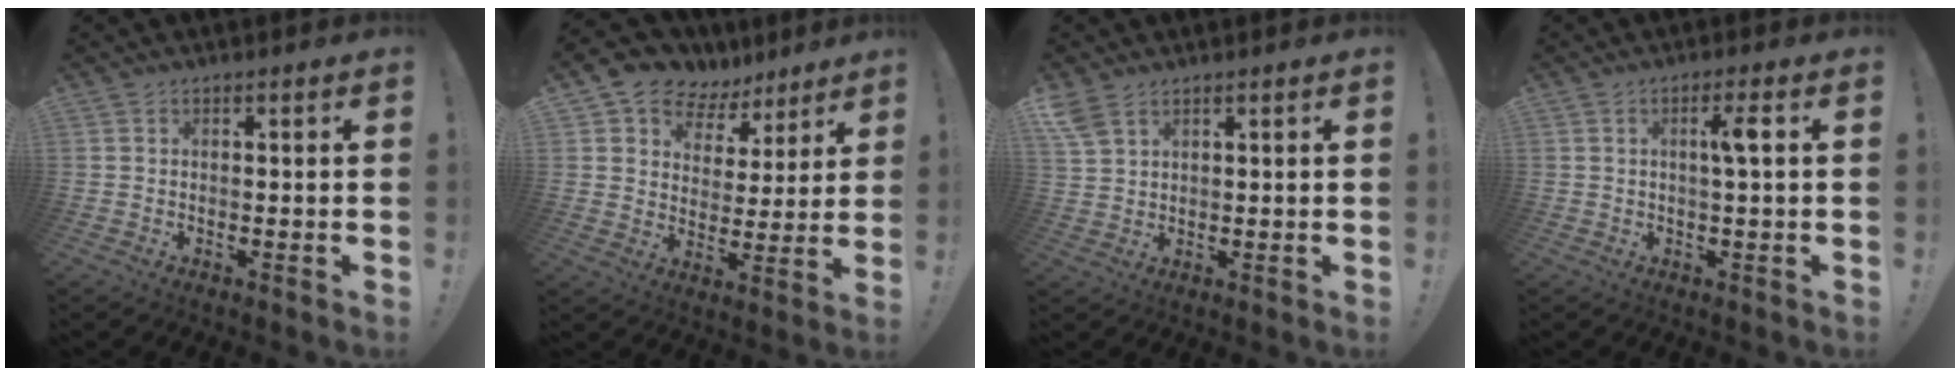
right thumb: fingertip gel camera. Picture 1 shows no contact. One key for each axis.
{"total": 8.6, "fx": 6.0, "fy": 5.9, "fz": 1.5, "tx": -0.029, "ty": -0.051, "tz": 0.115}
{"total": 5.1, "fx": 3.4, "fy": 2.7, "fz": 2.7, "tx": -0.050, "ty": -0.013, "tz": 0.069}
{"total": 4.5, "fx": 0.8, "fy": -0.1, "fz": 4.4, "tx": -0.071, "ty": -0.002, "tz": 0.002}